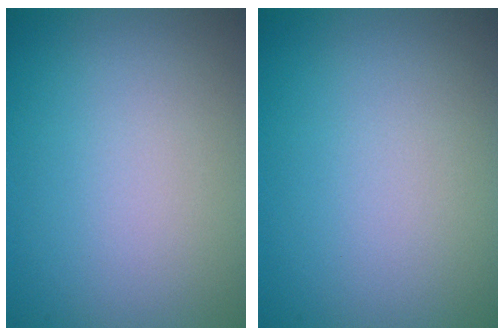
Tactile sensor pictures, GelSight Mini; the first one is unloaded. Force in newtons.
{"total": 0.0}